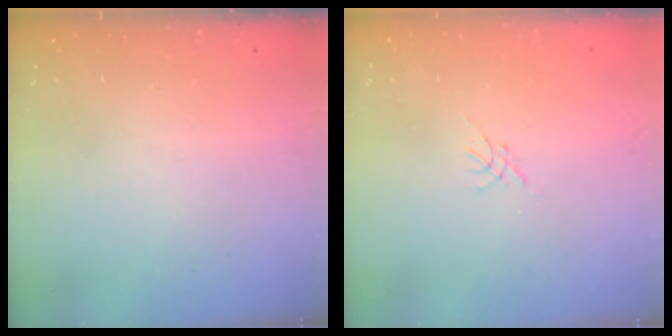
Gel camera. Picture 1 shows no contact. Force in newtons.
{"total": 0.0}